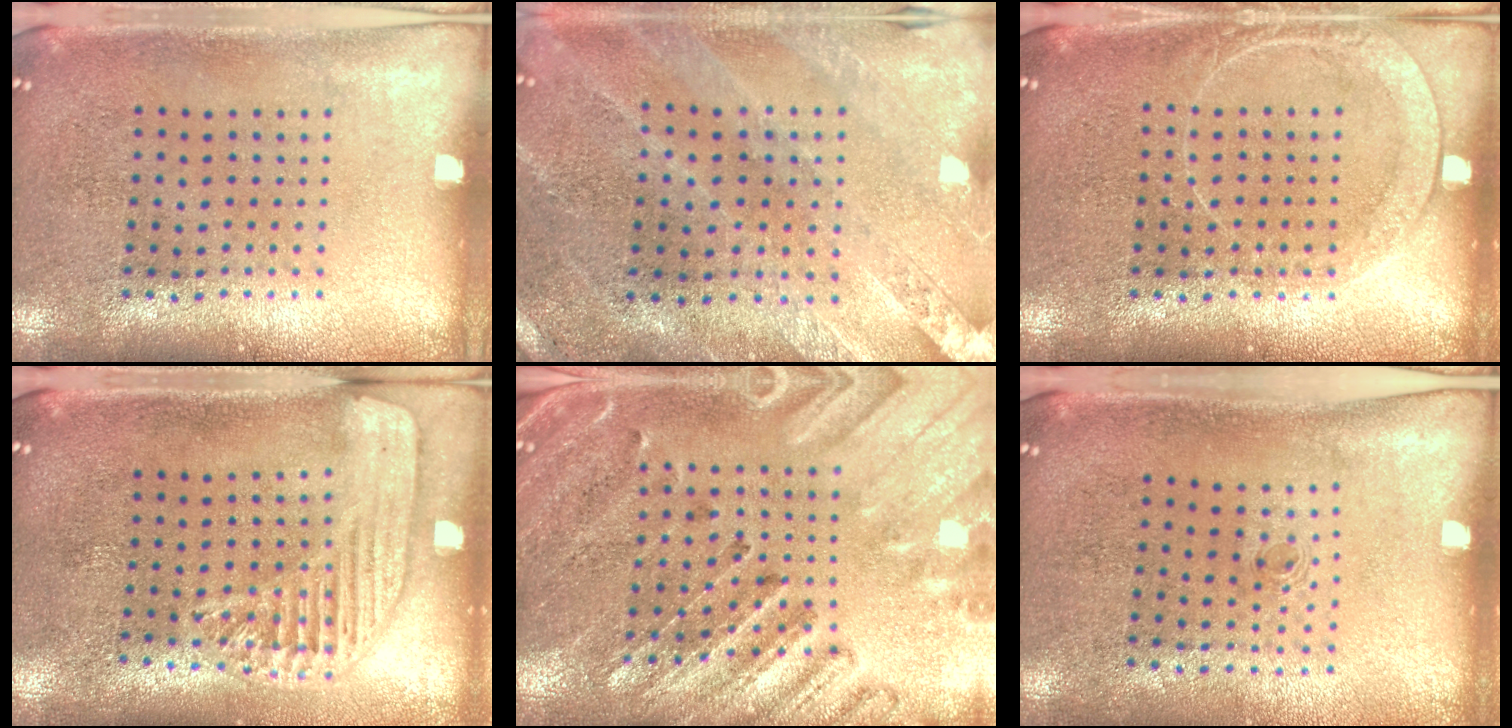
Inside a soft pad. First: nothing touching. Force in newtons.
{"total": 0.8, "press": 0.8, "slide": 0.2}
{"total": 1.7, "press": 1.7, "slide": 0.3}
{"total": 1.7, "press": 1.6, "slide": 0.5}
{"total": 2.7, "press": 2.6, "slide": 0.9}
{"total": 0.6, "press": 0.3, "slide": 0.5}